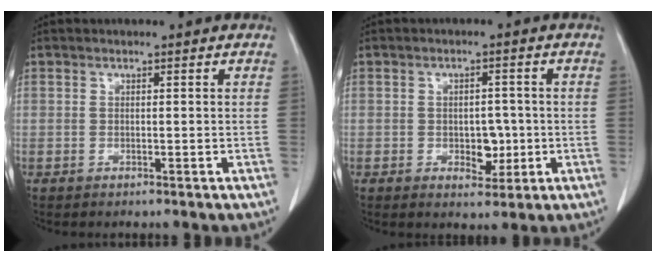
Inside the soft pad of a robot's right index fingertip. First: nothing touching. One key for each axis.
{"total": 4.2, "fx": -0.8, "fy": 2.6, "fz": 3.2, "tx": -0.038, "ty": 0.002, "tz": -0.004}